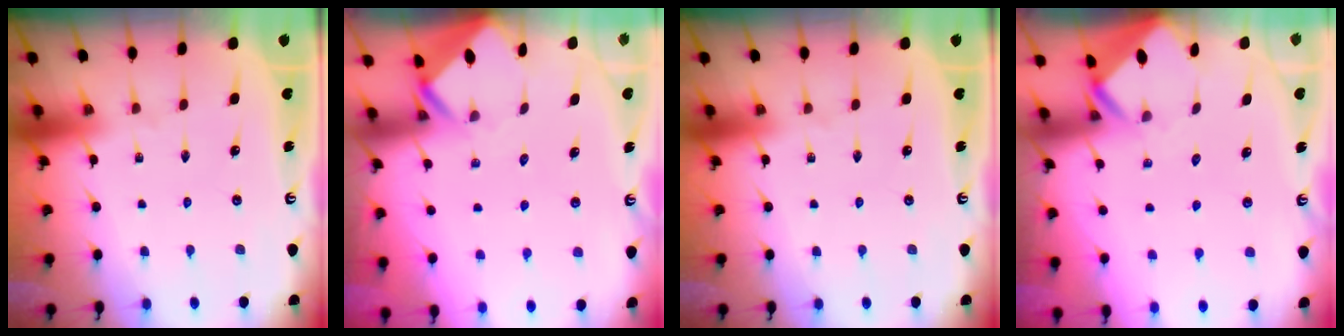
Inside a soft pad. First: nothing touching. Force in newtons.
{"total": 2.7, "press": 2.6, "slide": 0.3}
{"total": 0.0}
{"total": 2.5, "press": 2.5, "slide": 0.1}